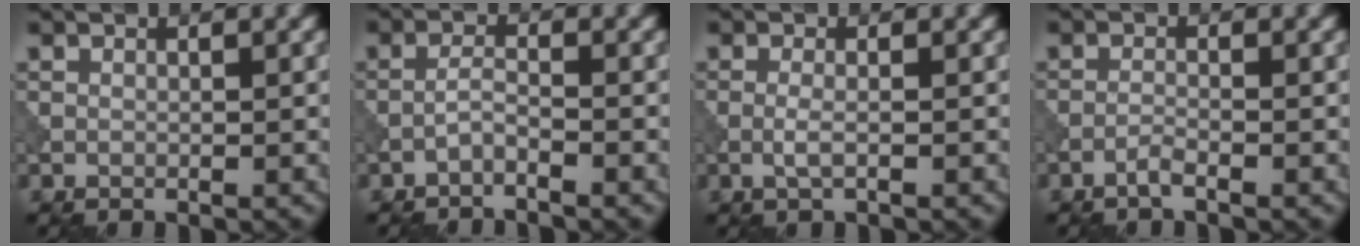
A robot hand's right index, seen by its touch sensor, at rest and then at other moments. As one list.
[{"total": 1.4, "force": [-1.1, 0.1, 0.9], "torque": [-0.018, 0.007, -0.028]}, {"total": 1.4, "force": [-0.4, 0.3, 1.3], "torque": [-0.029, 0.000, -0.012]}, {"total": 1.1, "force": [-0.9, 0.1, 0.7], "torque": [-0.013, 0.005, -0.021]}]